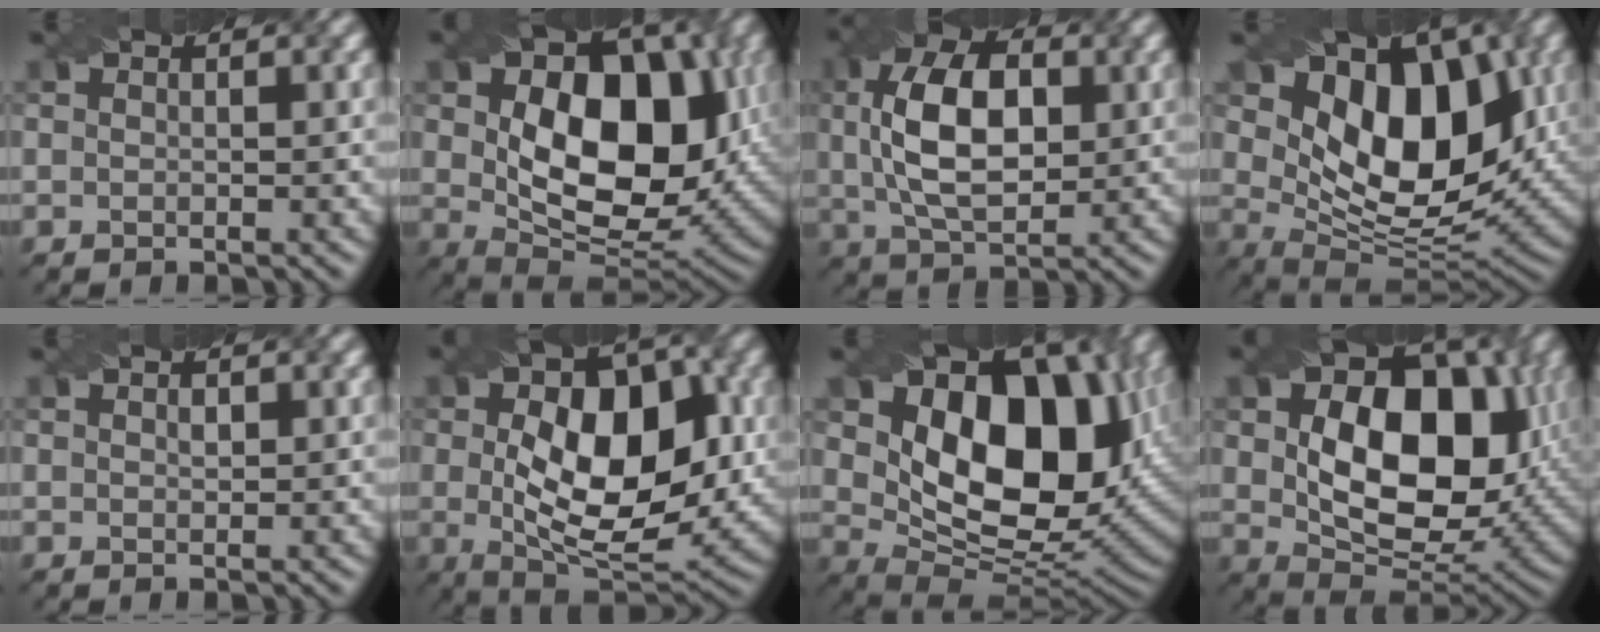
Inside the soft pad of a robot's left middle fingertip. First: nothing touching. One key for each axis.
{"total": 13.1, "fx": 1.0, "fy": 8.4, "fz": 10.0, "tx": -0.158, "ty": 0.008, "tz": 0.035}
{"total": 8.0, "fx": 0.0, "fy": 4.5, "fz": 6.6, "tx": -0.150, "ty": 0.021, "tz": 0.011}
{"total": 11.4, "fx": 2.9, "fy": 6.8, "fz": 8.6, "tx": -0.131, "ty": 0.007, "tz": 0.061}
{"total": 1.0, "fx": -0.9, "fy": -0.3, "fz": -0.5, "tx": -0.001, "ty": 0.013, "tz": 0.001}
{"total": 11.0, "fx": -0.3, "fy": 6.2, "fz": 9.1, "tx": -0.140, "ty": 0.013, "tz": 0.007}
{"total": 13.7, "fx": 2.3, "fy": 9.0, "fz": 10.0, "tx": -0.152, "ty": 0.006, "tz": 0.063}
{"total": 13.1, "fx": 1.1, "fy": 8.7, "fz": 9.8, "tx": -0.164, "ty": 0.003, "tz": 0.042}